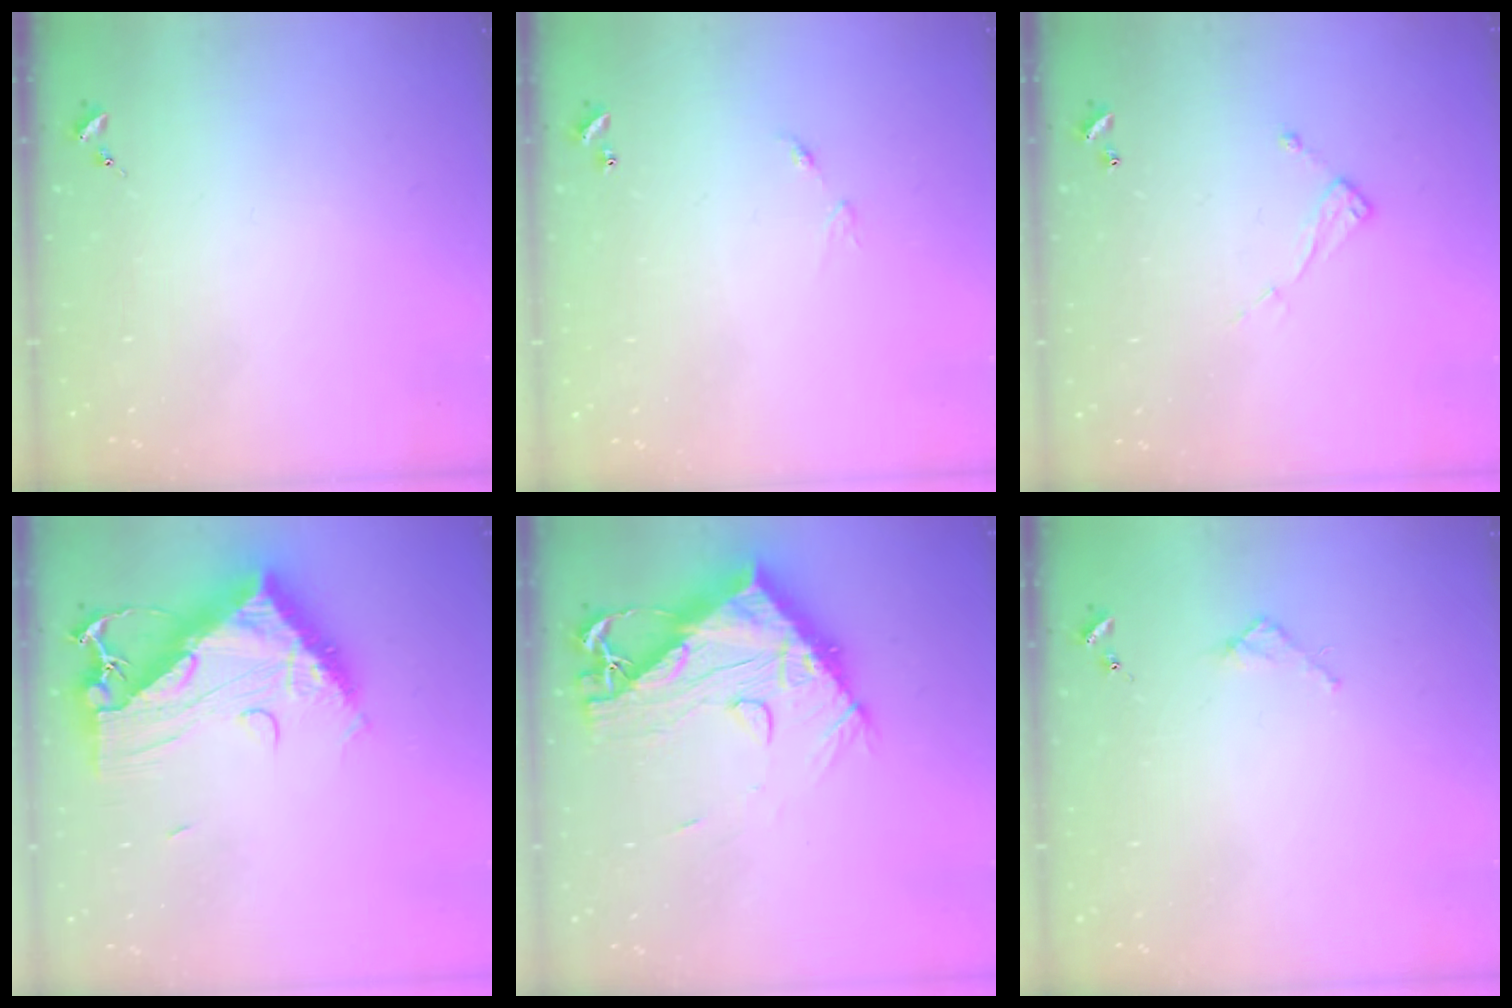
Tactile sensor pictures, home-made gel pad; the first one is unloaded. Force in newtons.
{"total": 5.6, "press": 5.5, "slide": 0.6}
{"total": 7.1, "press": 7.1, "slide": 0.3}
{"total": 15.7, "press": 15.6, "slide": 1.5}
{"total": 18.4, "press": 18.3, "slide": 1.6}
{"total": 2.4, "press": 2.3, "slide": 0.3}